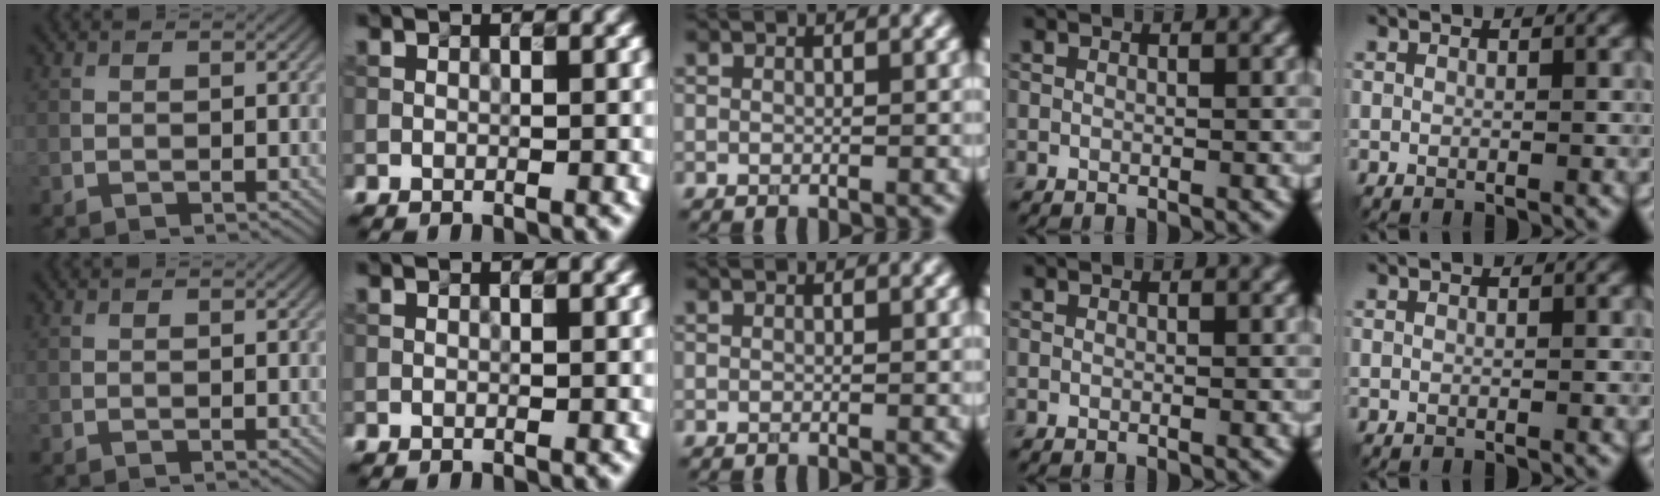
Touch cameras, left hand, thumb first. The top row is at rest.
{}